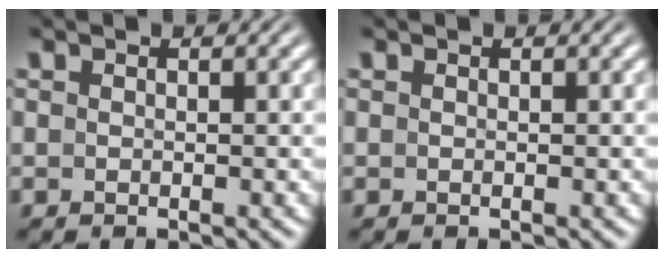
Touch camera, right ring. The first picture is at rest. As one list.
[{"total": 0.0}]